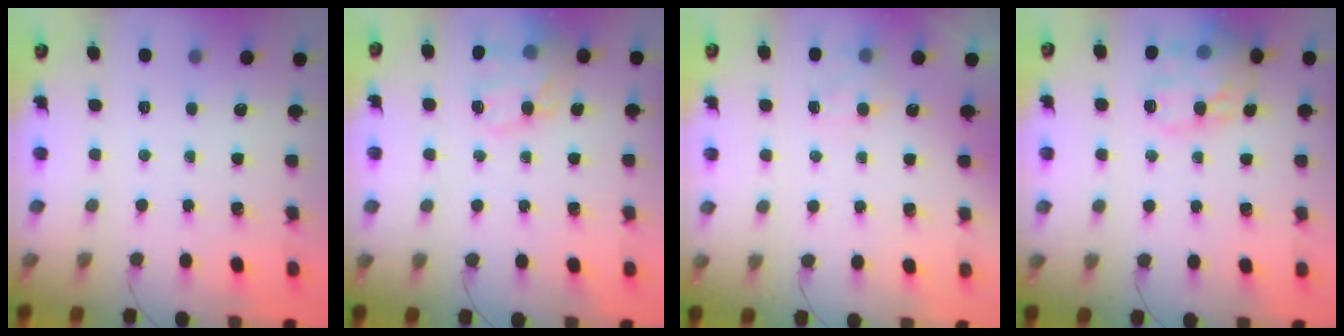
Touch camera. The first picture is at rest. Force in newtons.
{"total": 16.9, "press": 16.5, "slide": 3.4}
{"total": 6.3, "press": 6.1, "slide": 1.6}
{"total": 16.7, "press": 16.7, "slide": 0.9}